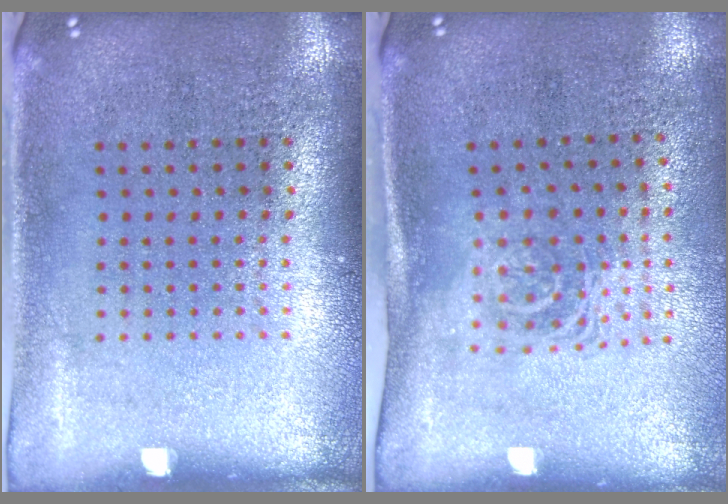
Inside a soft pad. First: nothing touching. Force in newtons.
{"total": 1.6, "press": 1.2, "slide": 1.1}